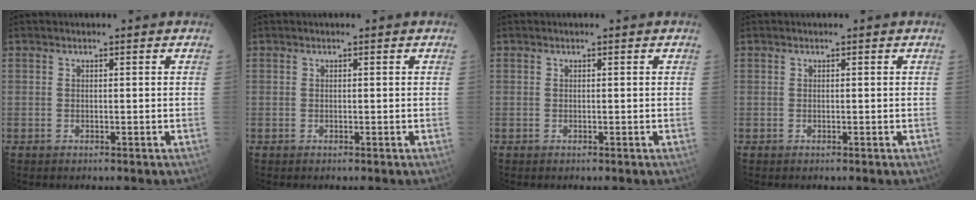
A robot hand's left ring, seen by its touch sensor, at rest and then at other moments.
{"total": 0.0}
{"total": 0.0}
{"total": 0.0}